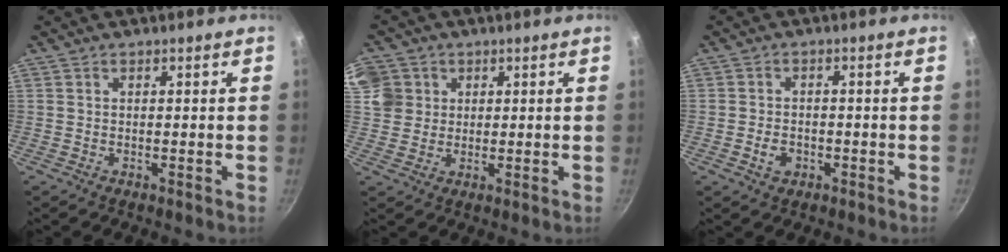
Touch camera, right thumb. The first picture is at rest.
{"total": 8.1, "force": [2.6, 7.4, 2.2], "torque": [-0.022, 0.002, 0.046]}
{"total": 3.4, "force": [-1.4, 2.6, 1.8], "torque": [-0.025, 0.012, -0.023]}